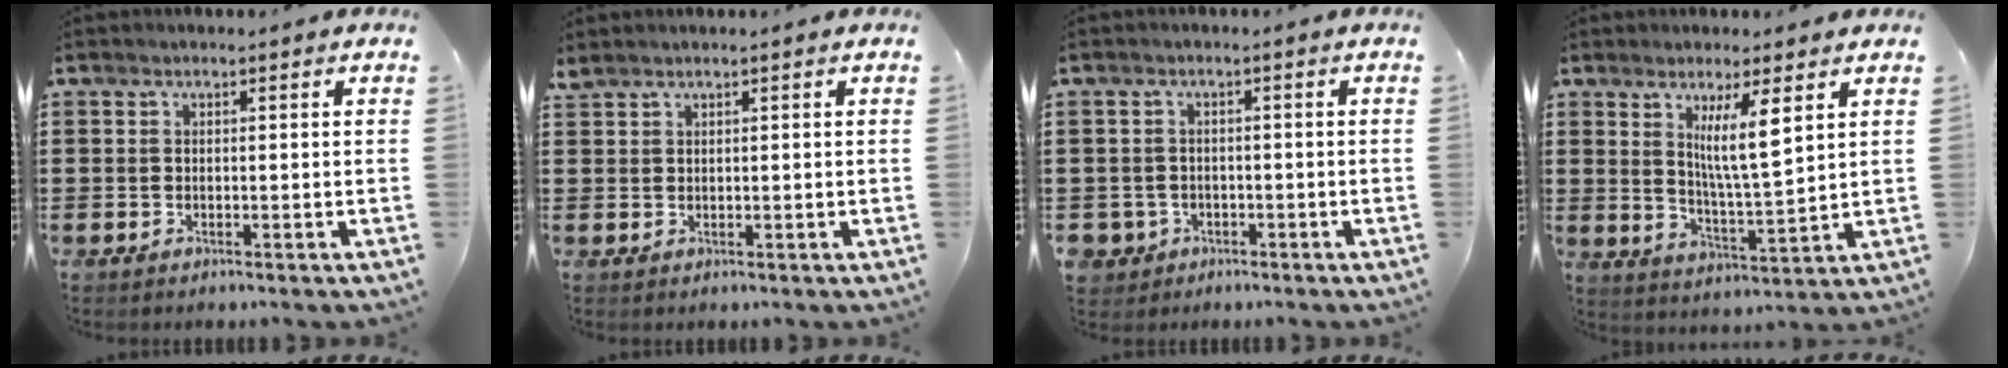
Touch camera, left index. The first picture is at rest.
{"total": 1.0, "force": [1.0, 0.0, 0.4], "torque": [-0.008, 0.001, 0.019]}
{"total": 2.2, "force": [-1.4, 1.7, 0.1], "torque": [-0.011, 0.001, -0.033]}
{"total": 7.5, "force": [3.9, 0.9, 6.4], "torque": [-0.119, -0.016, 0.062]}